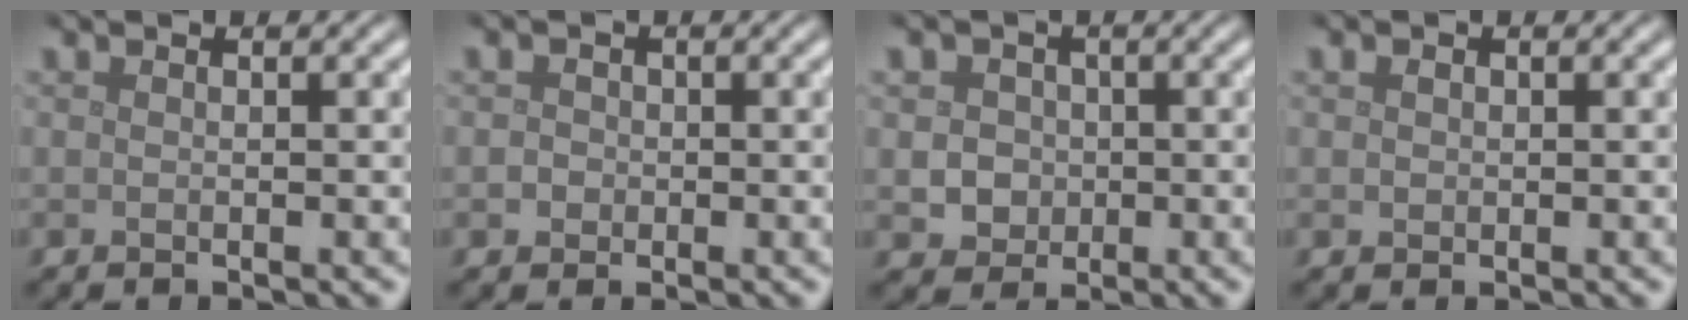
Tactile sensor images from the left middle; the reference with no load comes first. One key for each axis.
{"total": 1.5, "fx": 0.1, "fy": 1.4, "fz": 0.5, "tx": 0.007, "ty": 0.003, "tz": -0.006}
{"total": 3.0, "fx": 0.1, "fy": 2.8, "fz": 1.1, "tx": -0.004, "ty": 0.007, "tz": -0.003}
{"total": 0.8, "fx": 0.2, "fy": 0.7, "fz": 0.2, "tx": -0.003, "ty": -0.002, "tz": 0.004}